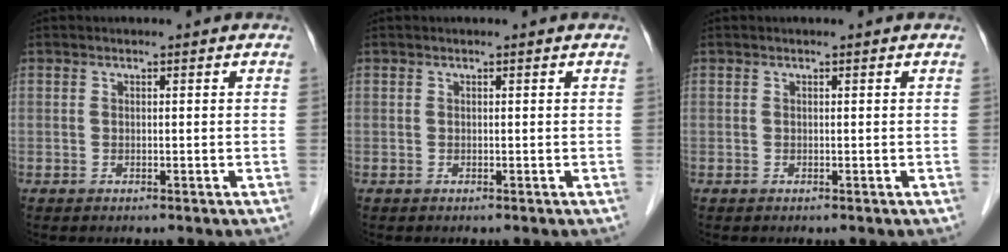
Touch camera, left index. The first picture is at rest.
{"total": 0.0}
{"total": 0.0}